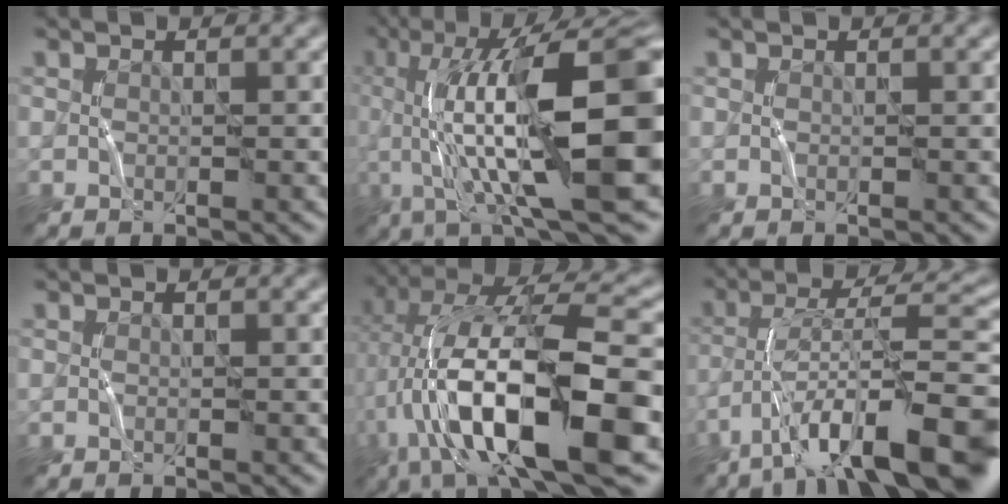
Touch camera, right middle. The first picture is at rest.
{"total": 16.6, "force": [0.9, 5.0, 15.8], "torque": [-0.251, 0.029, 0.017]}
{"total": 0.0}
{"total": 0.0}
{"total": 15.6, "force": [-2.4, 5.5, 14.4], "torque": [-0.239, 0.037, -0.038]}
{"total": 12.6, "force": [-7.2, 3.1, 9.9], "torque": [-0.160, 0.019, -0.121]}